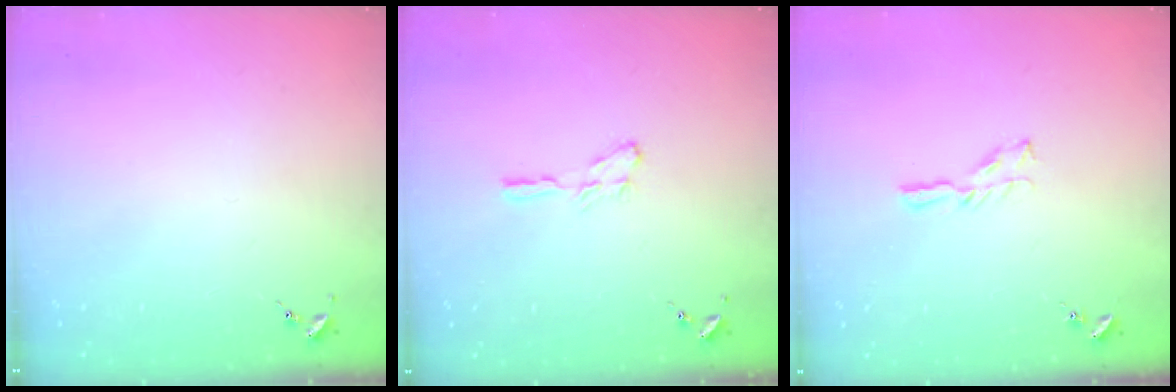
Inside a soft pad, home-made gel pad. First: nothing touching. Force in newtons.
{"total": 4.3, "press": 4.3, "slide": 0.5}
{"total": 5.1, "press": 5.1, "slide": 0.5}